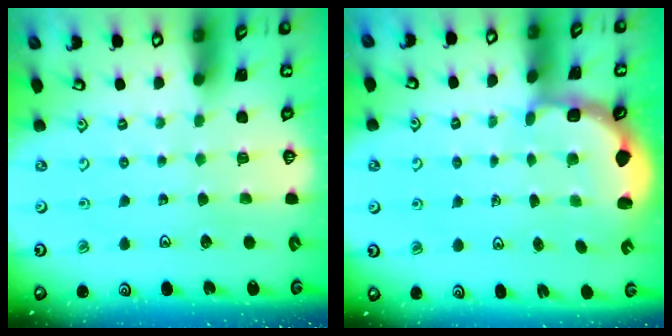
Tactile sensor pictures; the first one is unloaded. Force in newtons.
{"total": 2.8, "press": 2.2, "slide": 1.7}